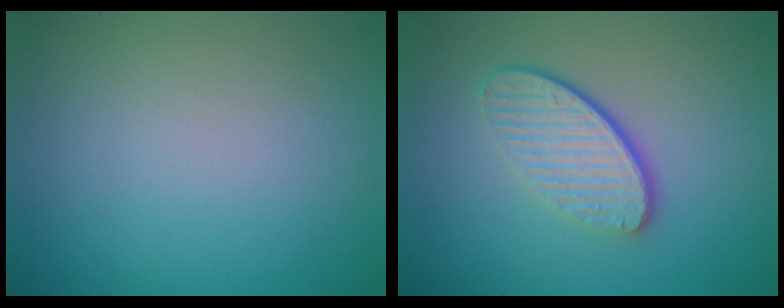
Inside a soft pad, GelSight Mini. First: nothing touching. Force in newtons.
{"total": 4.3, "press": 3.1, "slide": 3.0}